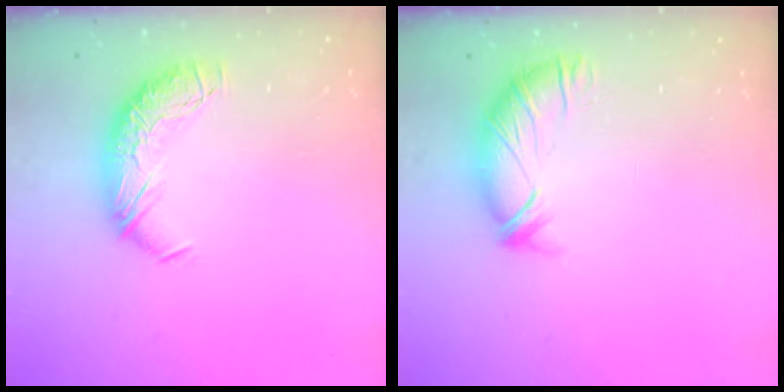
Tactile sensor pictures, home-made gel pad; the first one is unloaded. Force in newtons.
{"total": 2.9, "press": 2.8, "slide": 0.9}